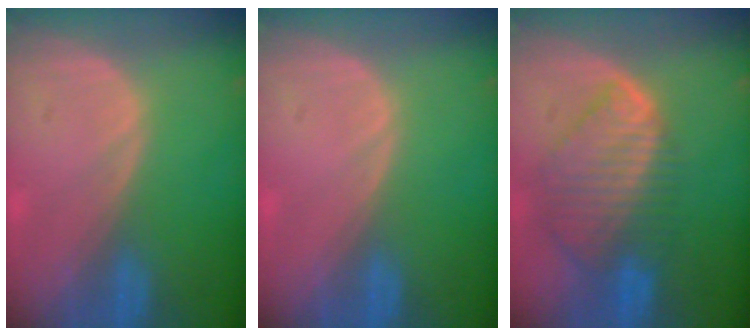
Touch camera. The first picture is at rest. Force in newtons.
{"total": 0.0}
{"total": 9.2, "press": 7.9, "slide": 4.6}